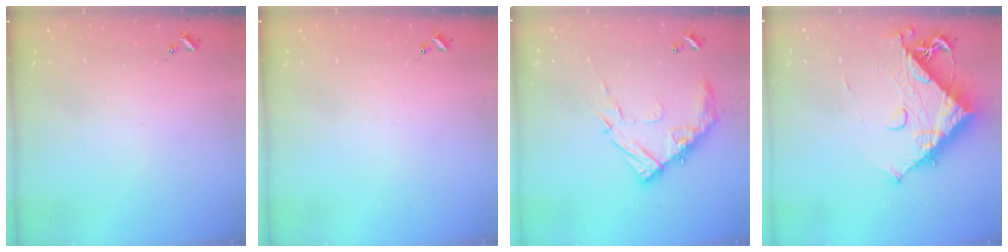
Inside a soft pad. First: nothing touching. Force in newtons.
{"total": 0.0}
{"total": 15.6, "press": 15.5, "slide": 1.2}
{"total": 12.7, "press": 12.7, "slide": 1.5}